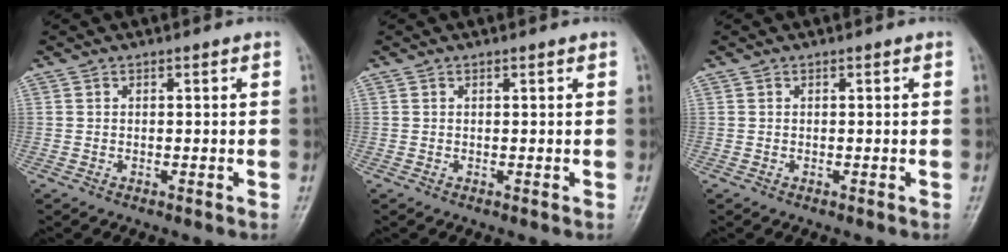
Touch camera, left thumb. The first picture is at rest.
{"total": 0.5, "force": [0.4, 0.0, 0.3], "torque": [-0.010, -0.002, 0.008]}
{"total": 0.0}